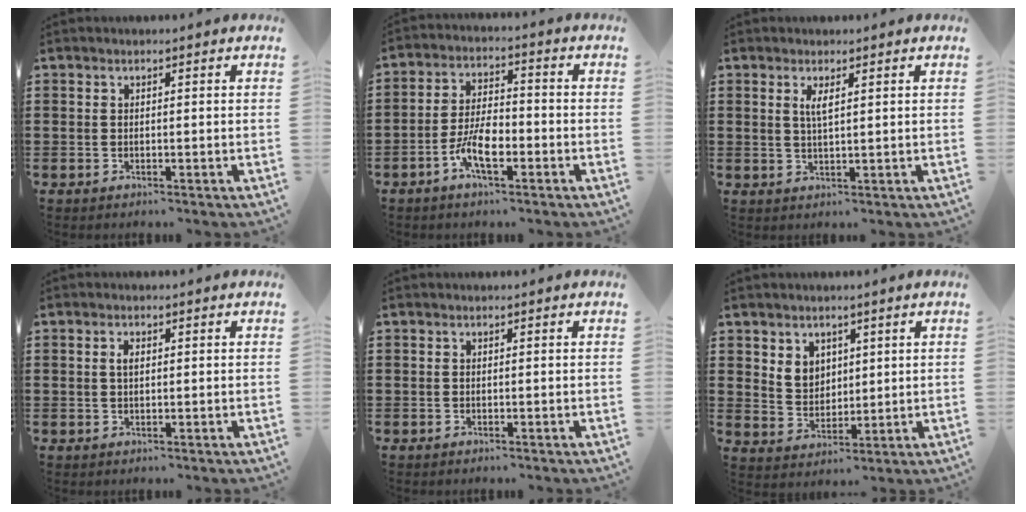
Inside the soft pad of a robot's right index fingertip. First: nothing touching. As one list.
[{"total": 6.9, "force": [-3.2, 2.6, 5.6], "torque": [-0.126, -0.007, -0.063]}, {"total": 2.1, "force": [0.9, 0.5, 1.8], "torque": [-0.038, 0.003, 0.014]}, {"total": 1.5, "force": [0.3, 0.7, 1.2], "torque": [-0.026, 0.006, 0.004]}, {"total": 0.0}, {"total": 4.6, "force": [2.7, 3.7, 0.8], "torque": [-0.024, 0.006, 0.050]}]